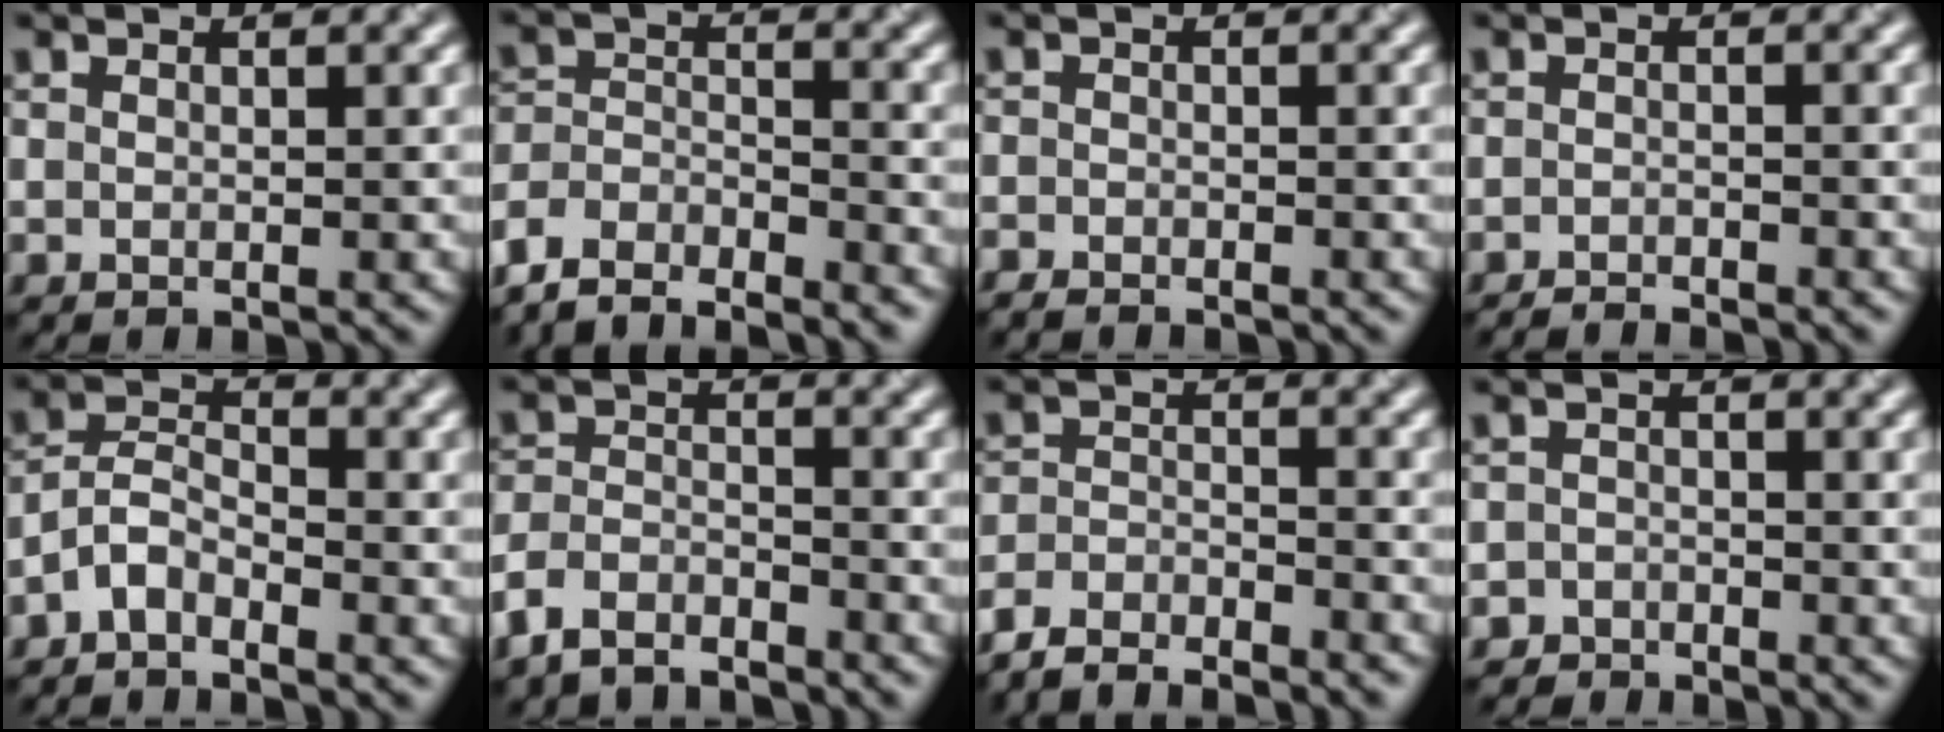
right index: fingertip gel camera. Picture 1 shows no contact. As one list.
[{"total": 6.7, "force": [-6.3, 1.7, 1.5], "torque": [-0.031, -0.010, -0.119]}, {"total": 1.7, "force": [-1.7, 0.2, 0.2], "torque": [-0.003, -0.001, -0.036]}, {"total": 1.9, "force": [-1.9, -0.1, 0.2], "torque": [-0.002, 0.002, -0.033]}, {"total": 2.6, "force": [-2.0, 1.0, 1.4], "torque": [-0.031, 0.015, -0.048]}, {"total": 5.0, "force": [-4.3, 2.0, 1.6], "torque": [-0.034, -0.005, -0.093]}, {"total": 4.6, "force": [-4.5, 0.5, 0.9], "torque": [-0.023, -0.005, -0.089]}, {"total": 1.7, "force": [-1.5, 0.8, -0.5], "torque": [0.020, 0.009, -0.031]}]